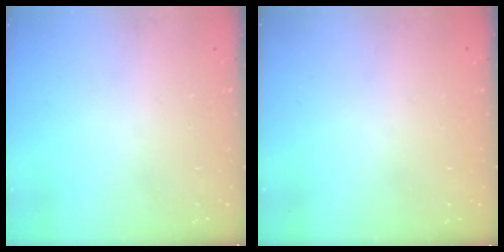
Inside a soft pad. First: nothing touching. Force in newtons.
{"total": 0.0}